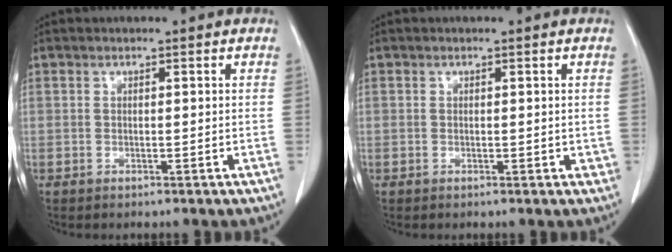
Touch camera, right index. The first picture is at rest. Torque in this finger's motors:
{"motor_torque": [0.06, 0.17, 0.01, 0.01]}